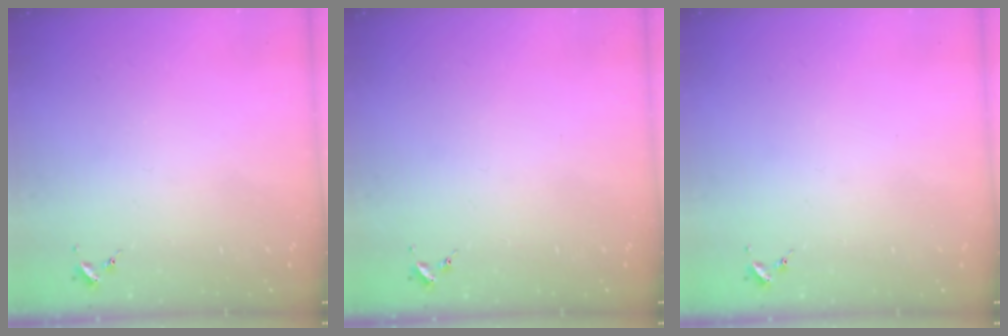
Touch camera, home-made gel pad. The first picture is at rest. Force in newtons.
{"total": 0.0}
{"total": 0.0}